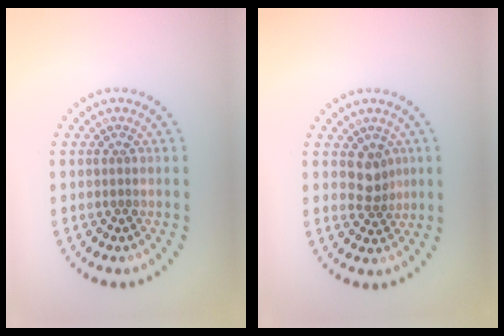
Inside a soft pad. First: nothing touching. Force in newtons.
{"total": 2.1, "press": 1.7, "slide": 1.3}